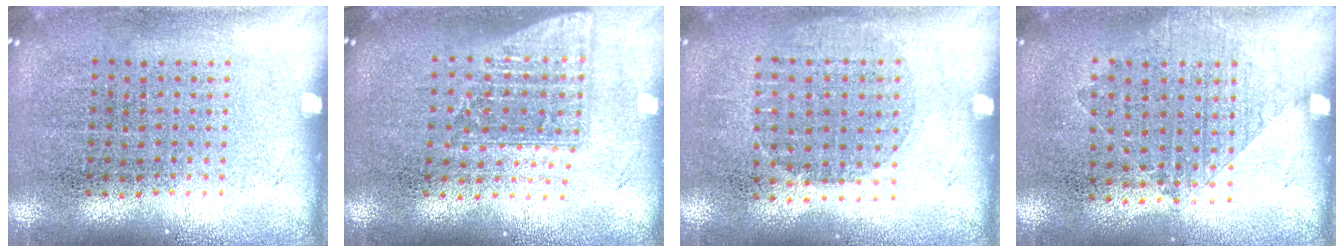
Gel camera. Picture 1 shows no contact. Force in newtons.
{"total": 1.5, "press": 1.2, "slide": 0.9}
{"total": 0.9, "press": 0.8, "slide": 0.4}
{"total": 1.0, "press": 1.0, "slide": 0.4}